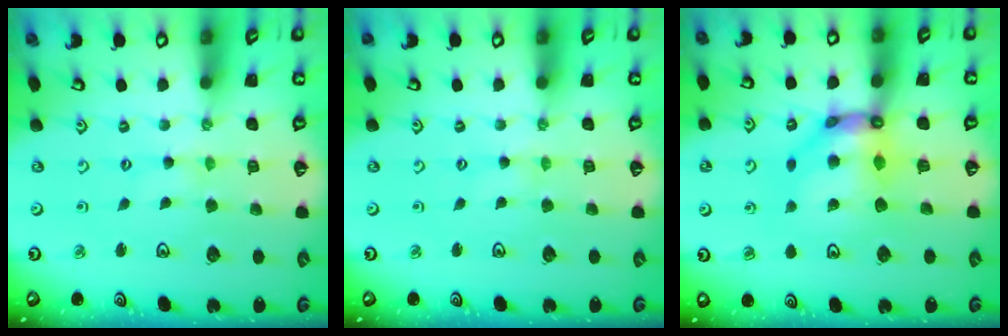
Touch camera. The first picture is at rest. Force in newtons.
{"total": 0.0}
{"total": 11.8, "press": 11.7, "slide": 1.3}